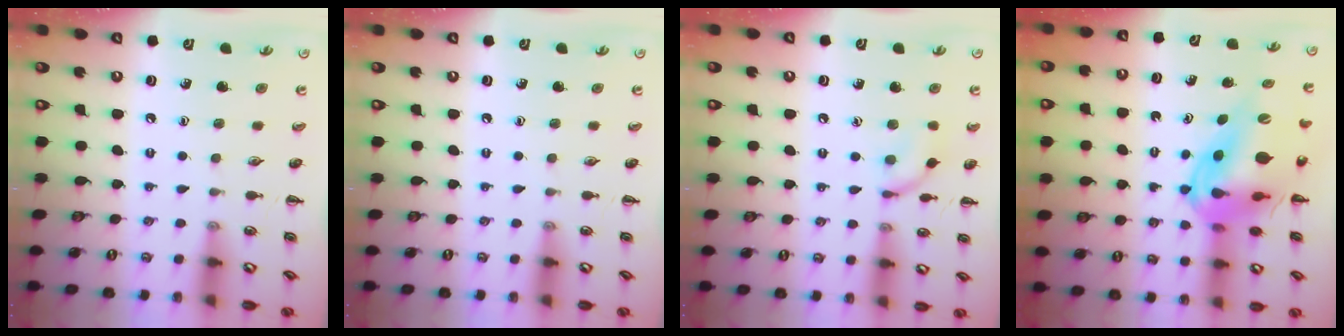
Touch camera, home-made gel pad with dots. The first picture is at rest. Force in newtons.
{"total": 0.0}
{"total": 8.3, "press": 8.2, "slide": 0.3}
{"total": 16.8, "press": 15.9, "slide": 5.3}